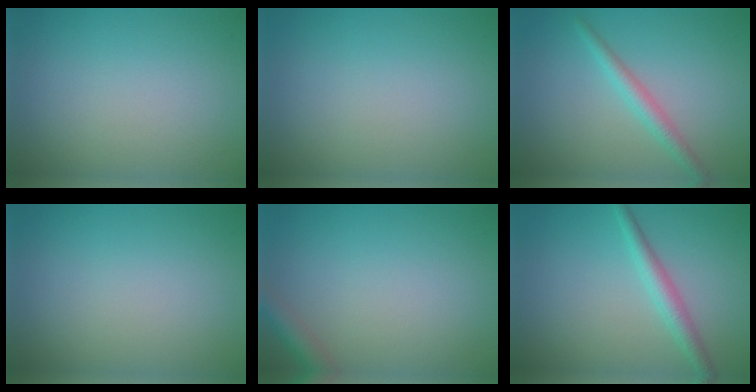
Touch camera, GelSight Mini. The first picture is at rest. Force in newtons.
{"total": 0.0}
{"total": 2.1, "press": 2.1, "slide": 0.1}
{"total": 0.0}
{"total": 2.3, "press": 2.3, "slide": 0.1}
{"total": 2.4, "press": 2.4, "slide": 0.1}